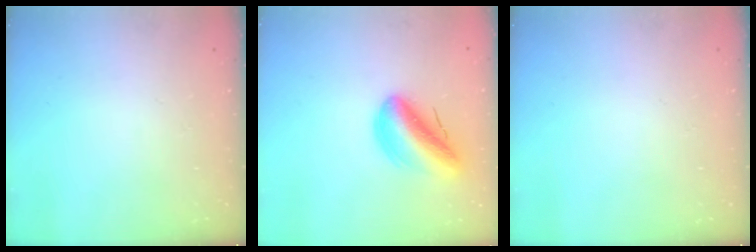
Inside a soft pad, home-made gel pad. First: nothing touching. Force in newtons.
{"total": 13.0, "press": 12.8, "slide": 2.1}
{"total": 0.0}